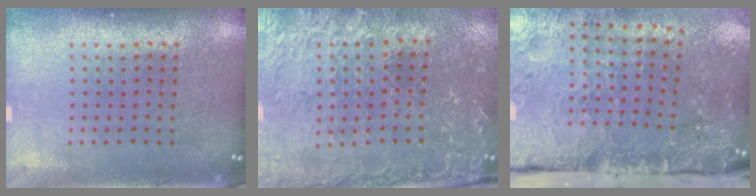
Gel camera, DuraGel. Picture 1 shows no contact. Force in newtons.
{"total": 1.2, "press": 1.2, "slide": 0.4}
{"total": 4.7, "press": 3.6, "slide": 3.0}